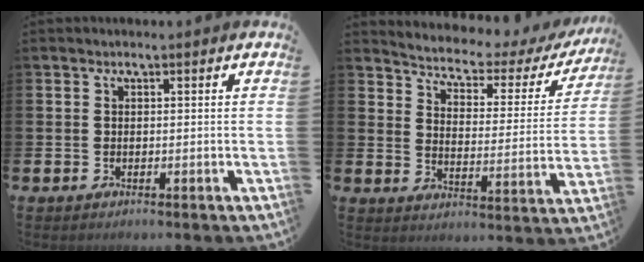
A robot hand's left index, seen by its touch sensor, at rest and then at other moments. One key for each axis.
{"total": 4.3, "fx": 3.9, "fy": 1.2, "fz": 1.3, "tx": -0.054, "ty": -0.035, "tz": 0.057}